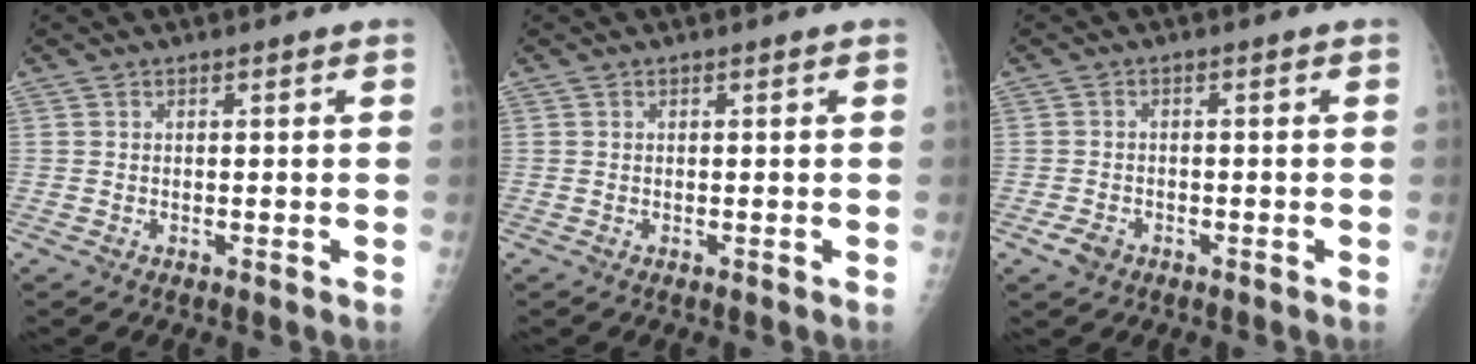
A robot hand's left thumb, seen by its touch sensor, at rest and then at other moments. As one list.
[{"total": 0.0}, {"total": 2.8, "force": [-1.6, 2.0, 1.2], "torque": [-0.021, 0.006, -0.025]}]